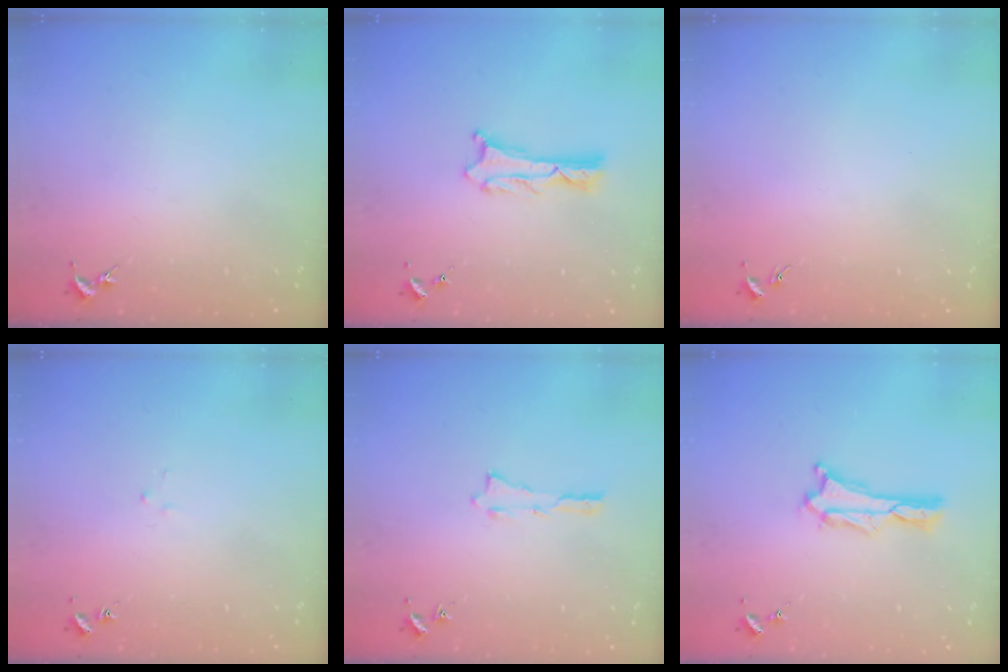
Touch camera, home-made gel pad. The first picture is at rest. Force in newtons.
{"total": 1.3, "press": 1.2, "slide": 0.1}
{"total": 0.0}
{"total": 1.8, "press": 1.8, "slide": 0.1}
{"total": 0.0}
{"total": 0.9, "press": 0.9, "slide": 0.2}